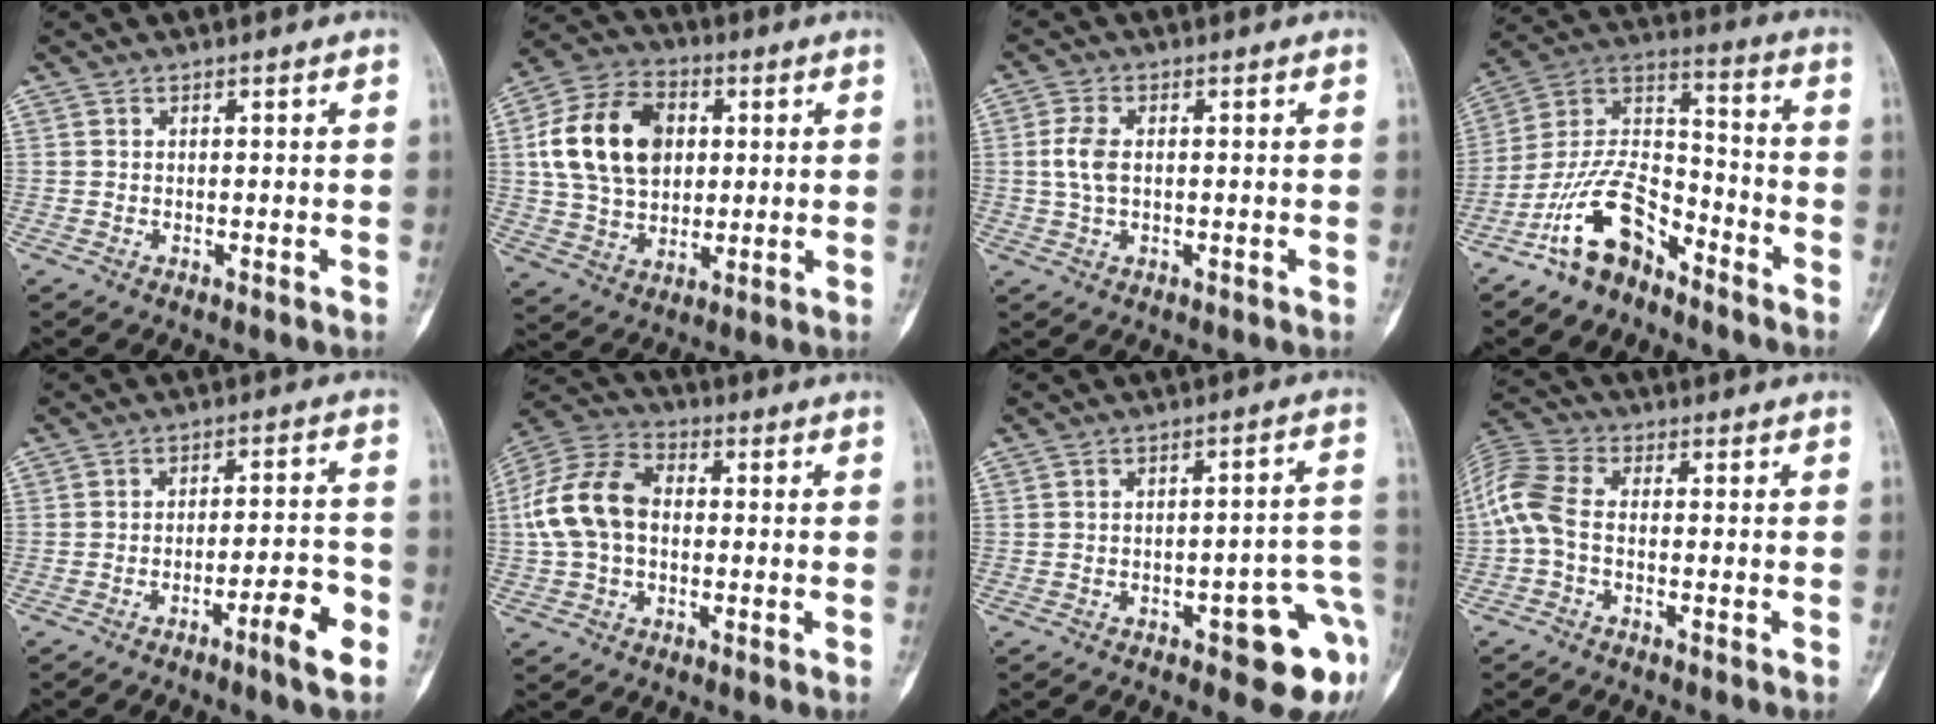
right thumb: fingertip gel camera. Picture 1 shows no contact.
{"total": 17.2, "force": [3.0, 12.2, 11.7], "torque": [-0.192, 0.009, 0.053]}
{"total": 4.6, "force": [0.2, 2.7, 3.7], "torque": [-0.085, 0.007, 0.002]}
{"total": 14.5, "force": [-9.6, 6.9, 8.4], "torque": [-0.149, 0.087, -0.189]}
{"total": 8.3, "force": [-4.2, 1.0, 7.1], "torque": [-0.107, 0.029, -0.060]}
{"total": 13.4, "force": [0.1, 9.3, 9.7], "torque": [-0.194, 0.035, -0.006]}
{"total": 11.7, "force": [-5.1, 3.6, 9.9], "torque": [-0.087, 0.035, -0.056]}
{"total": 7.4, "force": [-1.2, 4.1, 6.1], "torque": [-0.143, 0.020, -0.039]}